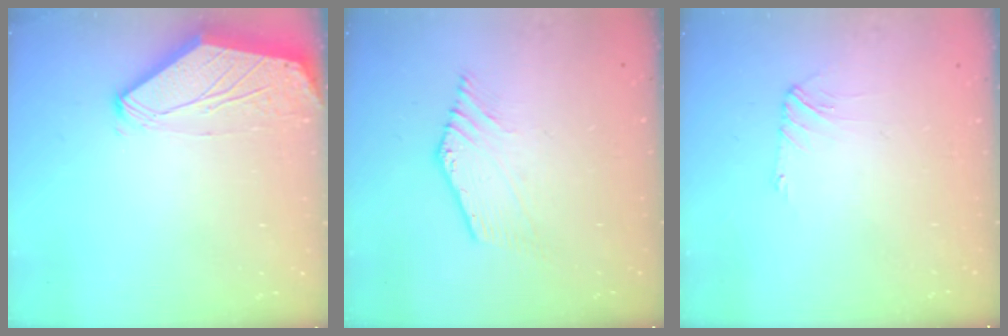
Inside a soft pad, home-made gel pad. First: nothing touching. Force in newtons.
{"total": 1.8, "press": 1.8, "slide": 0.2}
{"total": 2.8, "press": 2.7, "slide": 0.5}